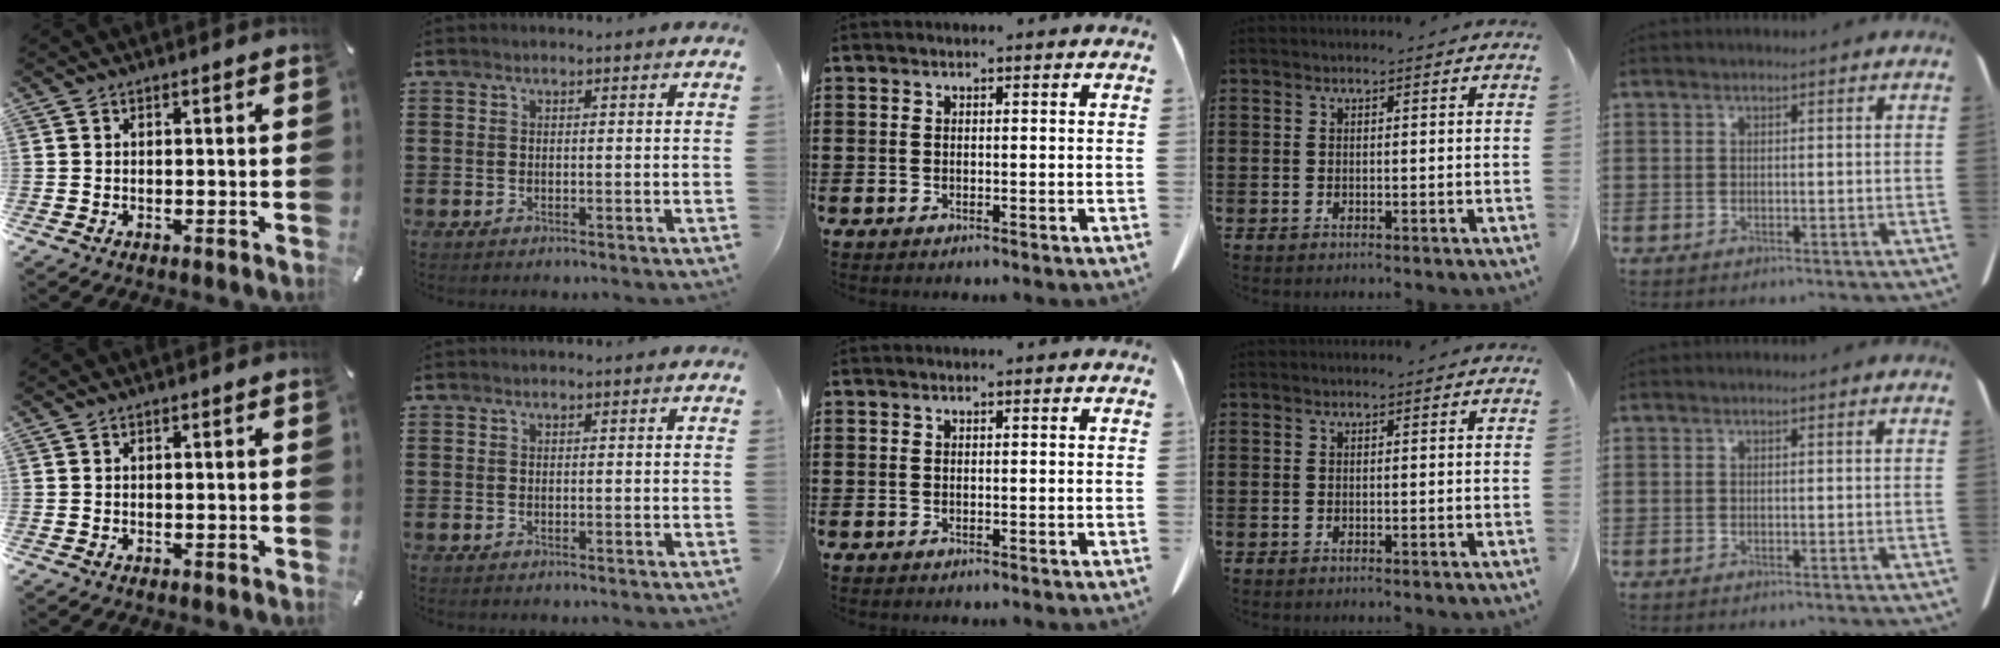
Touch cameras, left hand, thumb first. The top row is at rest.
{}